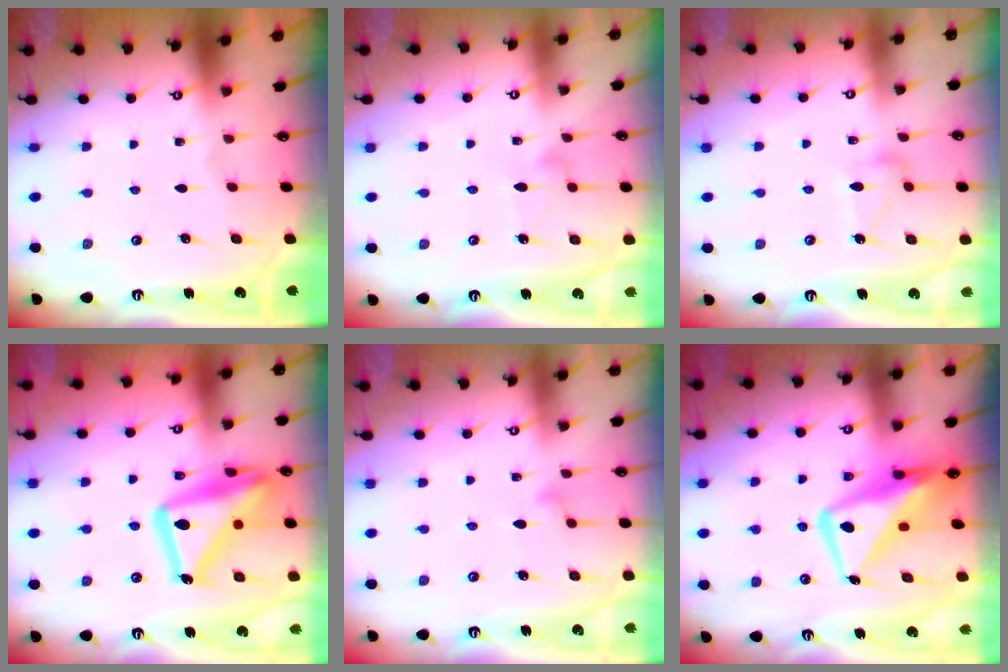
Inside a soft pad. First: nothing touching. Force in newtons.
{"total": 7.7, "press": 7.7, "slide": 0.4}
{"total": 10.5, "press": 10.5, "slide": 0.4}
{"total": 20.8, "press": 20.7, "slide": 1.8}
{"total": 9.1, "press": 9.1, "slide": 0.5}
{"total": 14.7, "press": 14.6, "slide": 1.8}